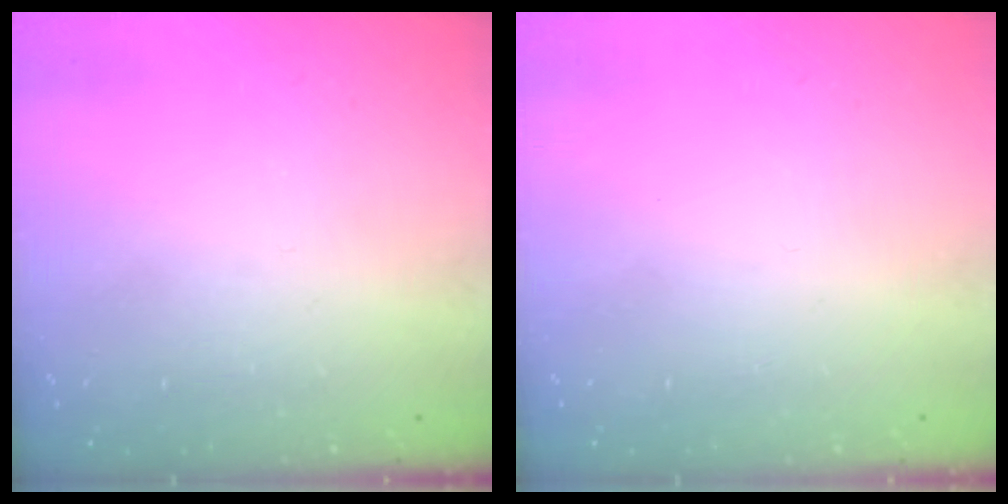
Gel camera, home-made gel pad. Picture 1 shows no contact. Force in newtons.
{"total": 1.6, "press": 1.6, "slide": 0.1}